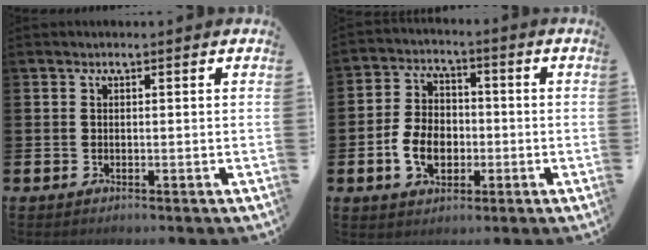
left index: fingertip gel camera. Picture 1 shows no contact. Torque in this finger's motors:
{"motor_torque": [0.92, 0.67, 0.25, 0.21]}